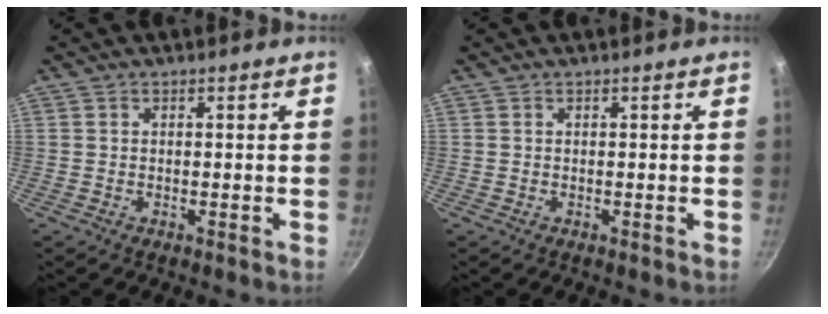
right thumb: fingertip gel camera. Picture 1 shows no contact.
{"total": 0.0}